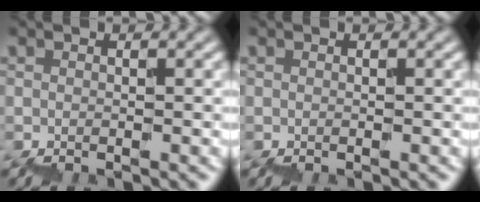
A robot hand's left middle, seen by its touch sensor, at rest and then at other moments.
{"total": 0.0}